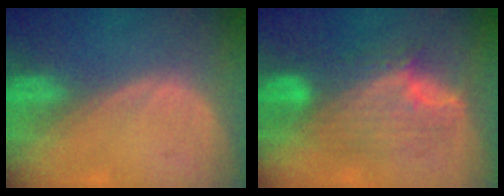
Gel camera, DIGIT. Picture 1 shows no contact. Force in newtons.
{"total": 8.2, "press": 8.2, "slide": 0.2}